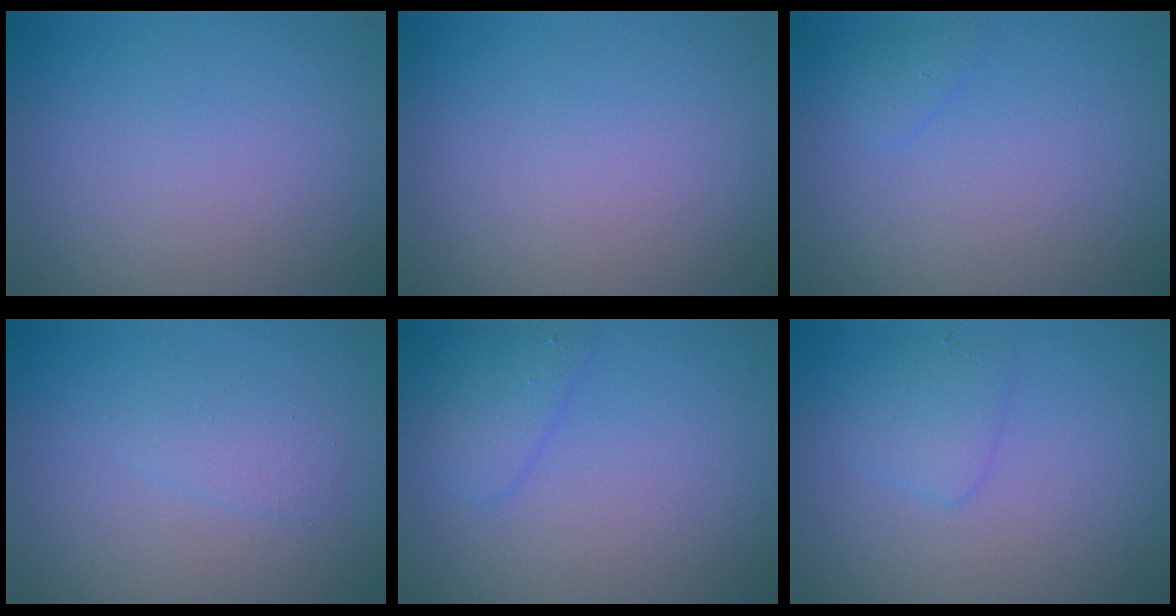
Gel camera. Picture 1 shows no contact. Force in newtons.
{"total": 0.0}
{"total": 0.9, "press": 0.9, "slide": 0.0}
{"total": 1.4, "press": 1.4, "slide": 0.1}
{"total": 2.2, "press": 2.2, "slide": 0.1}
{"total": 1.7, "press": 1.7, "slide": 0.2}